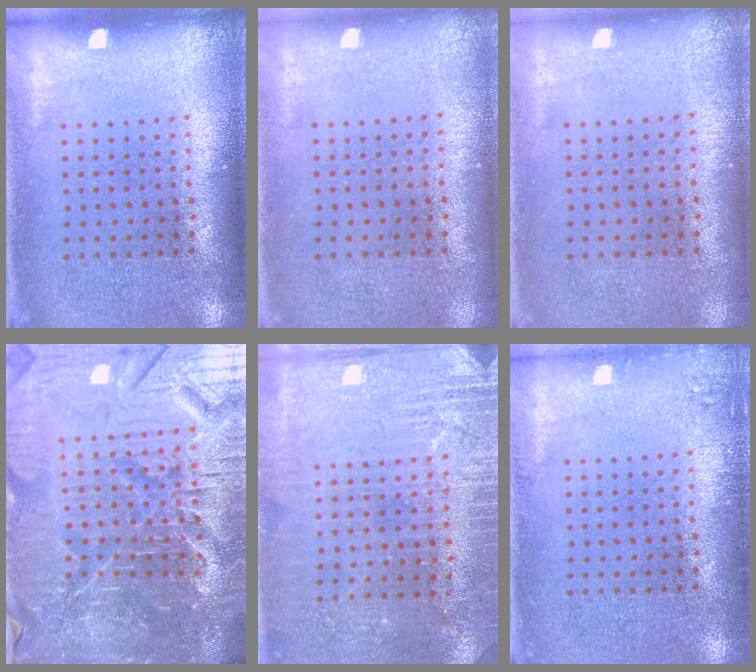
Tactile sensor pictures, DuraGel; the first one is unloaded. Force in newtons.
{"total": 0.0}
{"total": 0.0}
{"total": 7.2, "press": 6.4, "slide": 3.4}
{"total": 2.9, "press": 2.9, "slide": 0.4}
{"total": 1.0, "press": 1.0, "slide": 0.3}